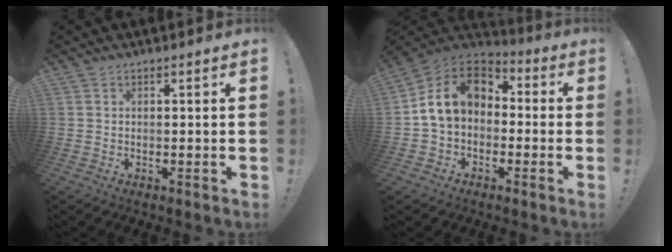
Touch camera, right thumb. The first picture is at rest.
{"total": 14.5, "force": [2.0, 10.6, 9.6], "torque": [-0.156, 0.018, 0.040]}